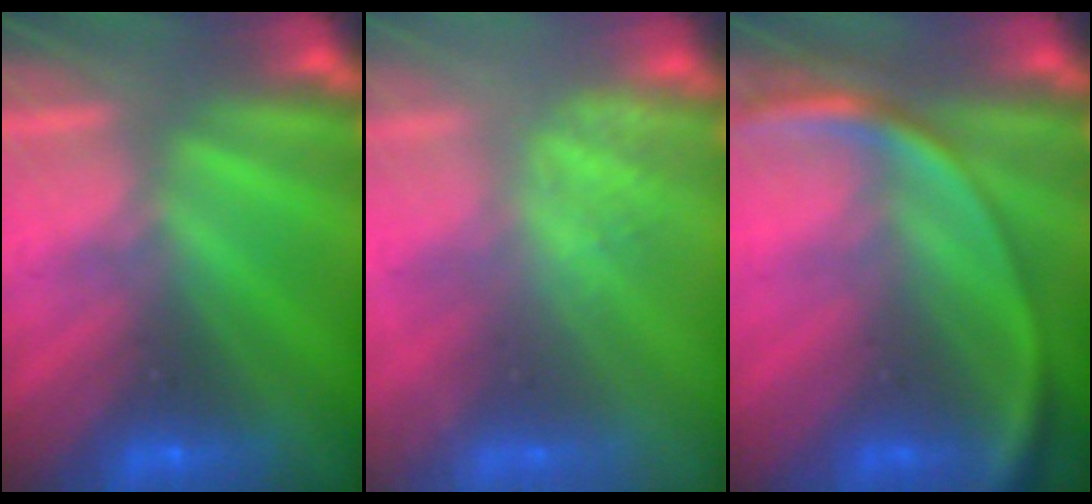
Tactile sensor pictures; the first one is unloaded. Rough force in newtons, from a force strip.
{"total": 2.4}
{"total": 2.7}